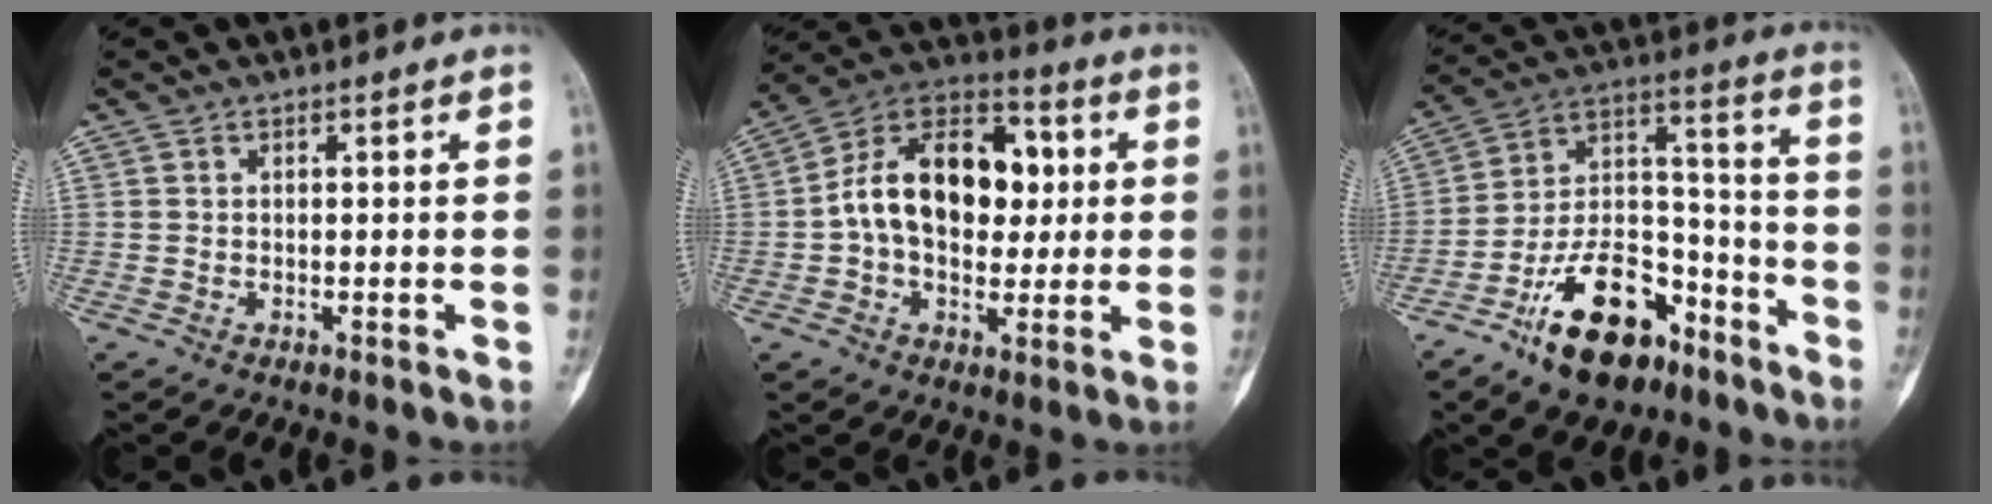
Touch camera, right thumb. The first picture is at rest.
{"total": 18.7, "force": [1.6, 12.4, 13.9], "torque": [-0.185, 0.030, 0.019]}
{"total": 18.4, "force": [-11.4, 9.7, 10.9], "torque": [-0.154, 0.094, -0.193]}